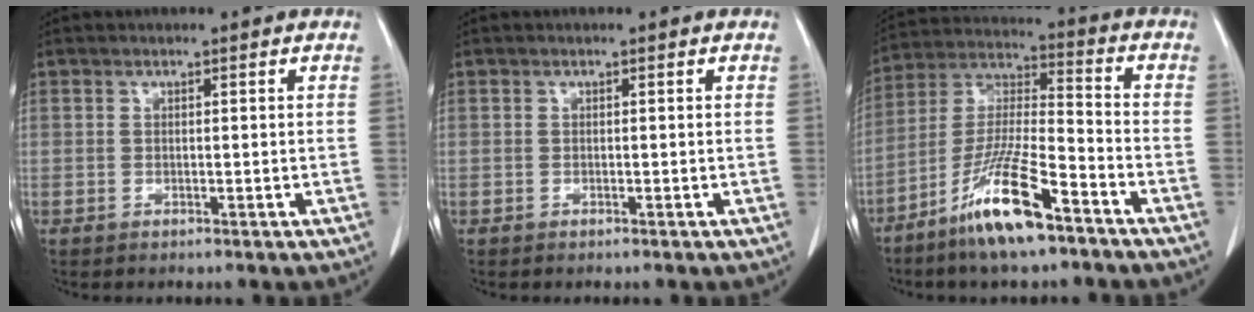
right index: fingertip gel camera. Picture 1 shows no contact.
{"total": 0.0}
{"total": 13.9, "force": [-8.7, 1.6, 10.7], "torque": [-0.216, -0.022, -0.165]}